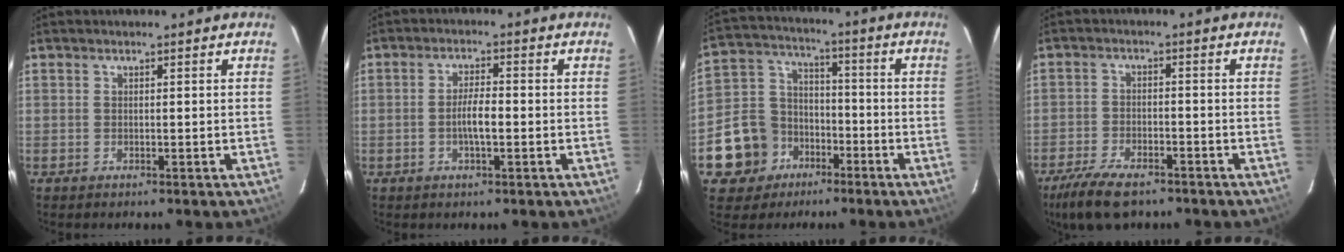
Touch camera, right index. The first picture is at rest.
{"total": 4.3, "force": [-1.0, 1.0, 4.1], "torque": [-0.077, 0.004, -0.017]}
{"total": 12.6, "force": [-6.4, 10.6, 2.3], "torque": [-0.079, 0.049, -0.096]}
{"total": 10.5, "force": [-7.9, 4.0, 5.6], "torque": [-0.138, -0.019, -0.141]}